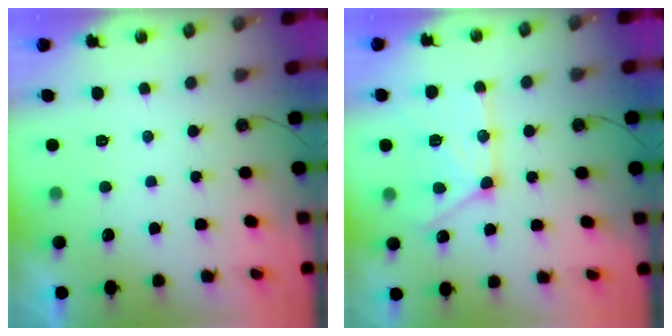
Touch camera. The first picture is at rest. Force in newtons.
{"total": 15.0, "press": 14.9, "slide": 1.7}